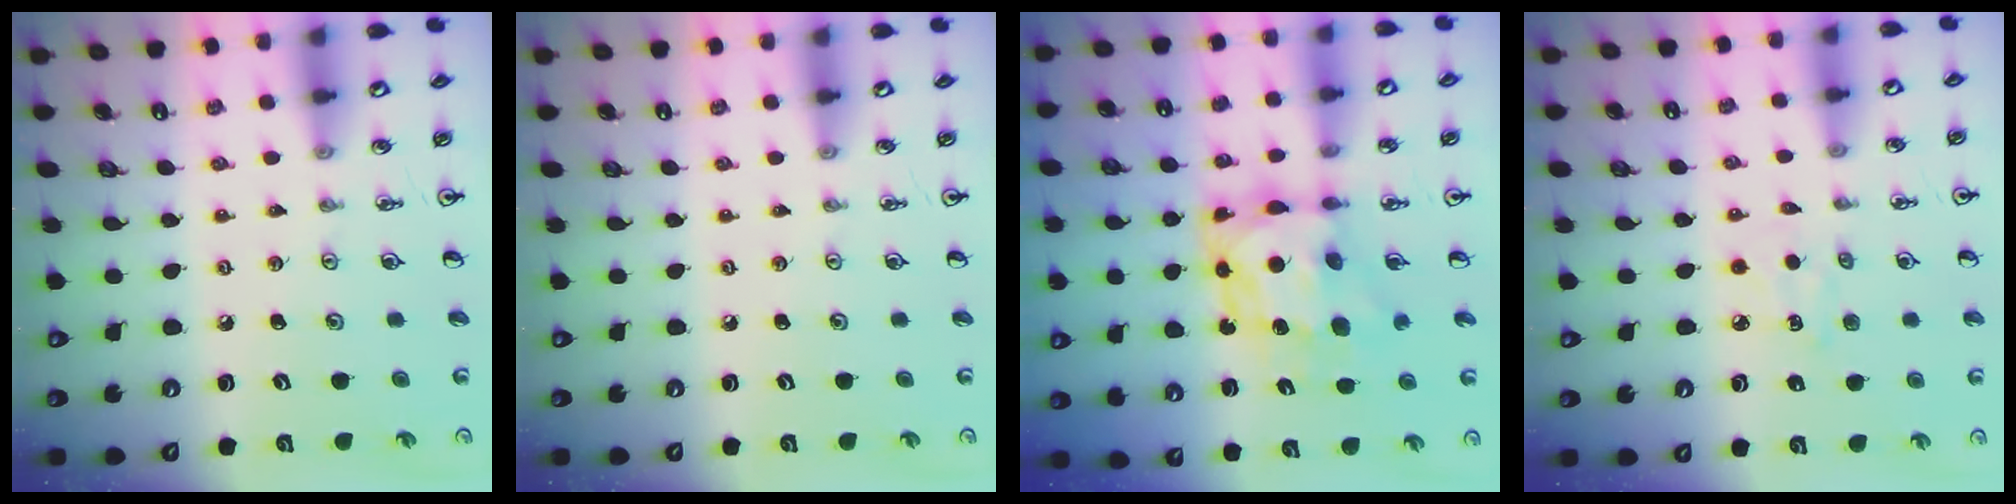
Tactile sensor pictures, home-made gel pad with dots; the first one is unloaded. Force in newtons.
{"total": 0.0}
{"total": 8.2, "press": 8.1, "slide": 0.7}
{"total": 4.3, "press": 4.2, "slide": 0.6}